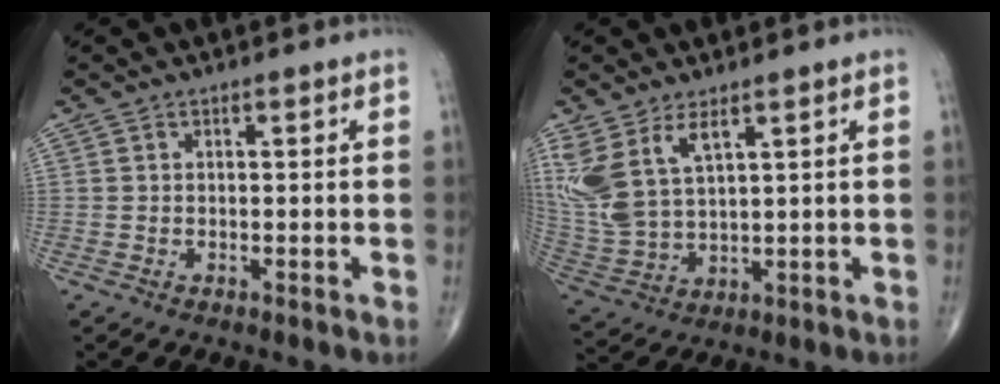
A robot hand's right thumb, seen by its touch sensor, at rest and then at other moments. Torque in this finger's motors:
{"motor_torque": [-0.25, 0.94, 0.78, 0.77, 0.14]}